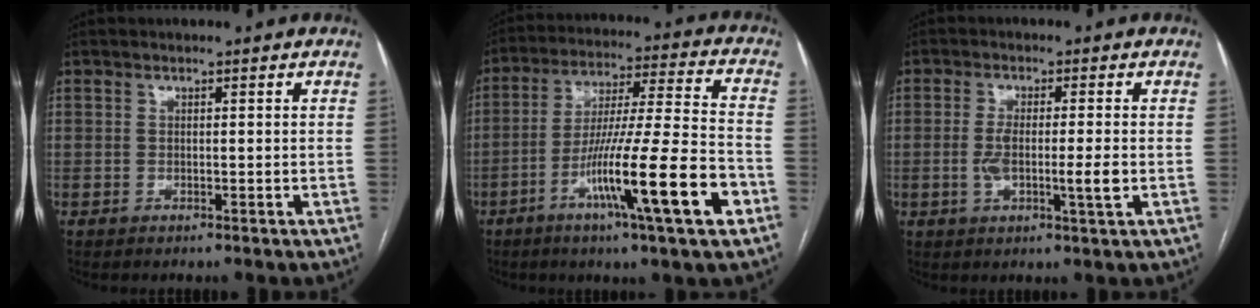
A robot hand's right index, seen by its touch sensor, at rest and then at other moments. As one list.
[{"total": 18.5, "force": [-7.6, -0.2, 16.8], "torque": [-0.287, -0.018, -0.129]}, {"total": 6.0, "force": [-1.0, 0.5, 5.8], "torque": [-0.110, -0.006, -0.018]}]